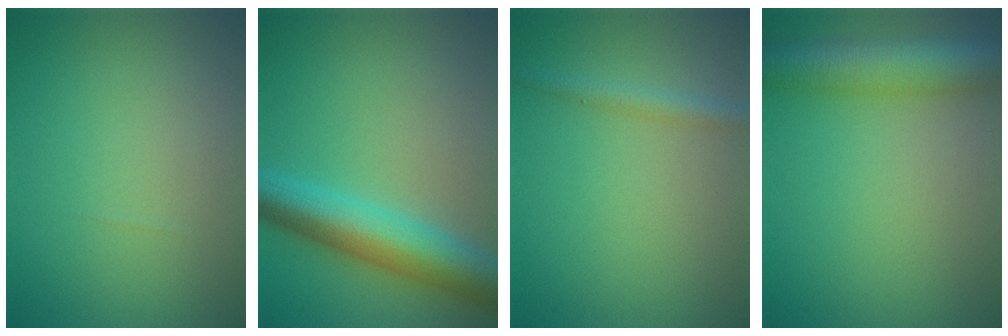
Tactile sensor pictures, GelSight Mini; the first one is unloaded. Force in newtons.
{"total": 7.4, "press": 7.4, "slide": 0.2}
{"total": 2.0, "press": 2.0, "slide": 0.0}
{"total": 7.8, "press": 7.8, "slide": 0.3}